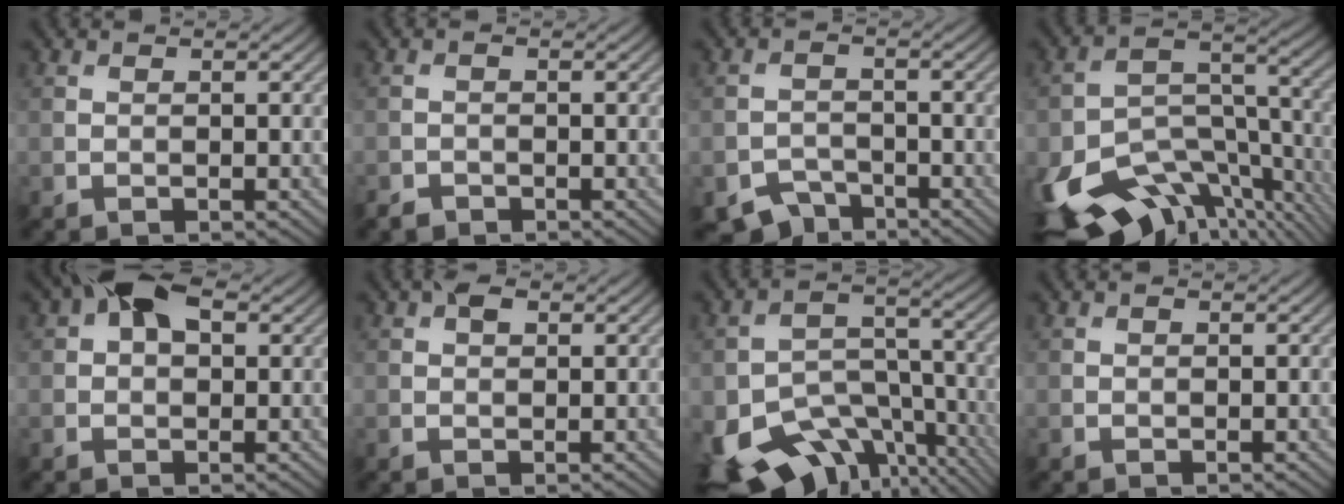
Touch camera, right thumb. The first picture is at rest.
{"total": 1.2, "force": [-1.1, 0.5, 0.1], "torque": [-0.002, 0.001, -0.023]}
{"total": 3.7, "force": [-3.1, 1.9, 0.8], "torque": [-0.010, -0.004, -0.058]}
{"total": 16.9, "force": [-10.1, 9.0, 10.1], "torque": [-0.219, -0.049, -0.141]}
{"total": 6.3, "force": [2.3, 3.8, 4.5], "torque": [-0.075, 0.015, 0.025]}
{"total": 1.6, "force": [0.8, 0.9, 1.1], "torque": [-0.018, 0.005, 0.011]}
{"total": 16.0, "force": [-9.8, 9.3, 8.6], "torque": [-0.175, -0.051, -0.138]}
{"total": 0.0}